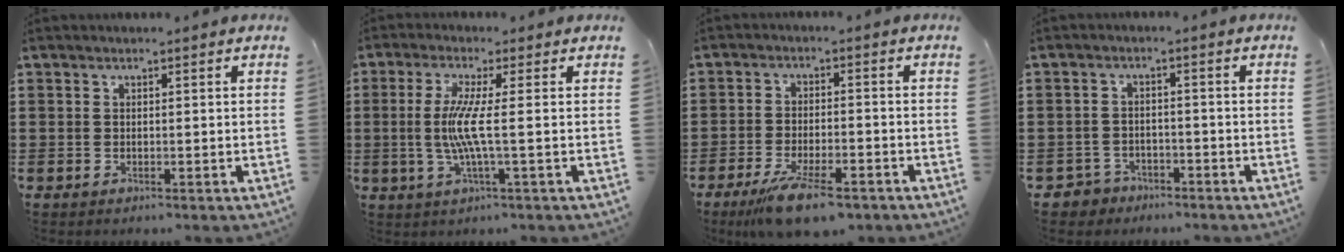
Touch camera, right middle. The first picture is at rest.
{"total": 6.5, "force": [-0.1, -0.6, 6.5], "torque": [-0.151, -0.023, -0.014]}
{"total": 8.7, "force": [-5.8, 2.1, 6.2], "torque": [-0.135, -0.012, -0.105]}
{"total": 2.6, "force": [-2.4, 1.0, 0.0], "torque": [-0.010, -0.003, -0.053]}